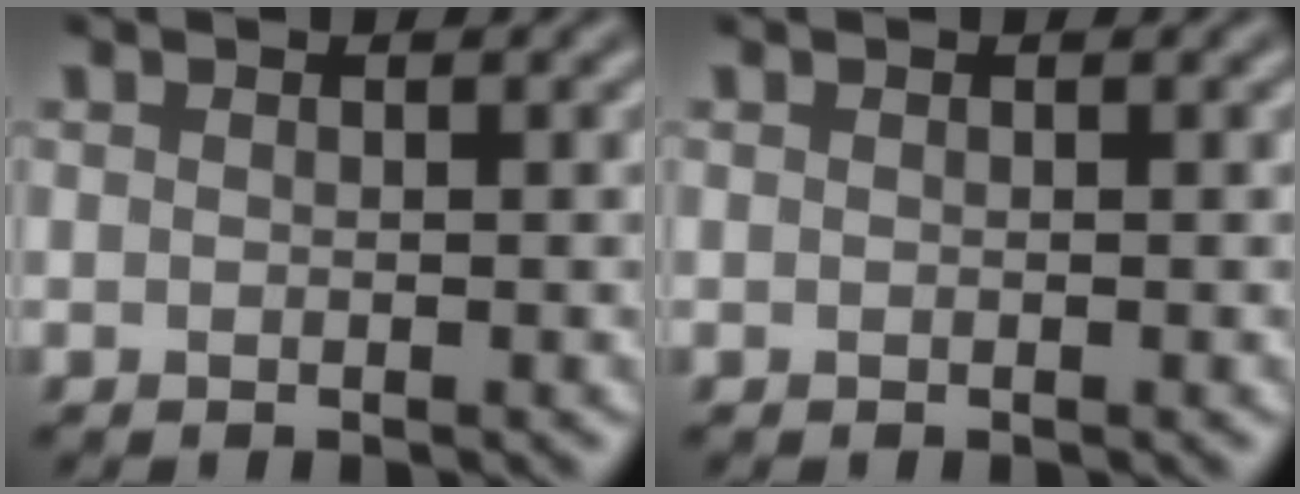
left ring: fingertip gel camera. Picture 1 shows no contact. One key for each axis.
{"total": 0.0}